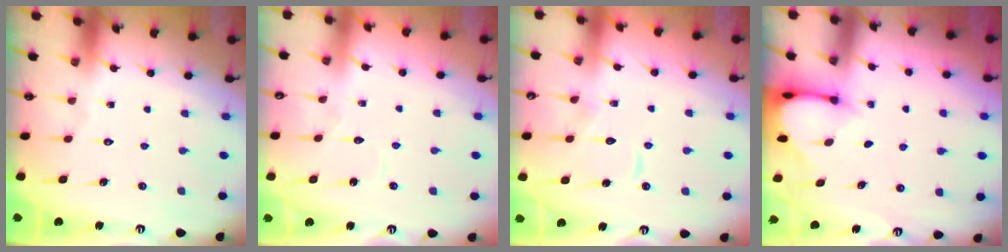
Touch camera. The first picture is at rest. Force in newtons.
{"total": 2.8, "press": 2.8, "slide": 0.0}
{"total": 7.9, "press": 7.8, "slide": 0.8}
{"total": 3.3, "press": 3.3, "slide": 0.3}